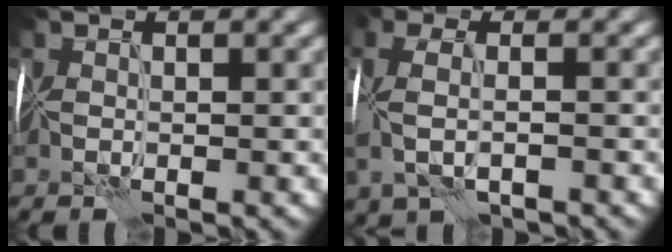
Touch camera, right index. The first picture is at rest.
{"total": 4.5, "force": [-0.7, 2.0, 3.9], "torque": [-0.101, -0.005, -0.013]}